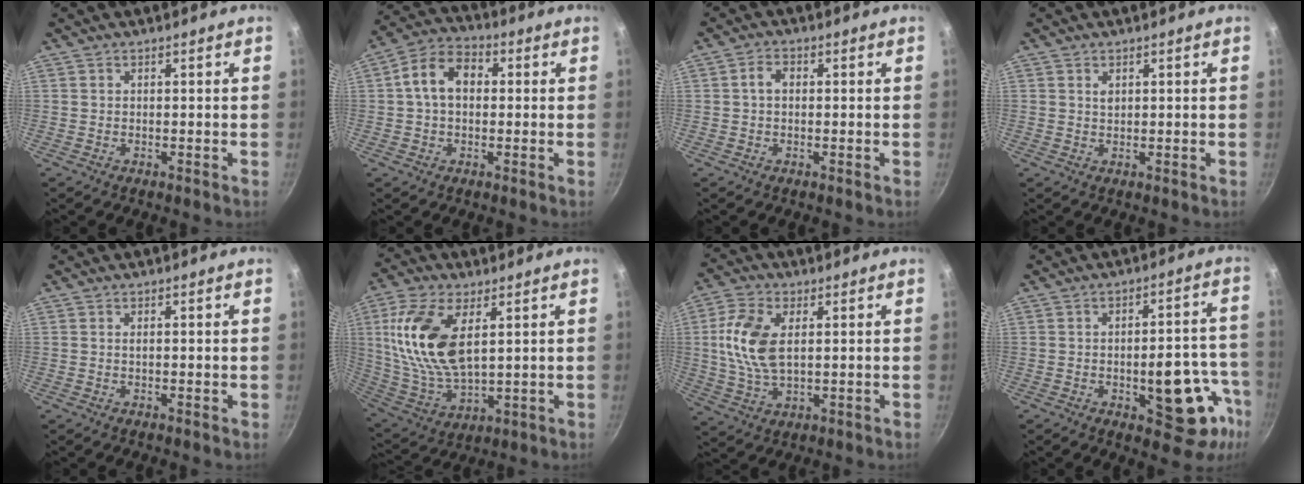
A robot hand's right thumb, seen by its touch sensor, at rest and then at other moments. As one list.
[{"total": 9.3, "force": [1.0, 6.6, 6.5], "torque": [-0.095, 0.026, 0.000]}, {"total": 2.6, "force": [0.1, 1.9, 1.8], "torque": [-0.030, 0.008, -0.002]}, {"total": 1.3, "force": [0.6, 0.8, 0.9], "torque": [-0.013, 0.001, 0.009]}, {"total": 0.6, "force": [0.1, 0.2, 0.6], "torque": [-0.009, 0.000, 0.000]}, {"total": 17.6, "force": [4.9, 8.9, 14.3], "torque": [-0.281, -0.017, 0.103]}, {"total": 11.4, "force": [1.9, 6.3, 9.3], "torque": [-0.187, 0.003, 0.035]}, {"total": 16.3, "force": [-5.4, 7.7, 13.2], "torque": [-0.098, 0.034, -0.066]}]